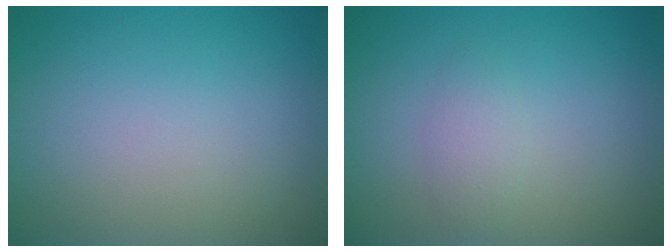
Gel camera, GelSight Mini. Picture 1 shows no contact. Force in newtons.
{"total": 1.6, "press": 1.6, "slide": 0.0}